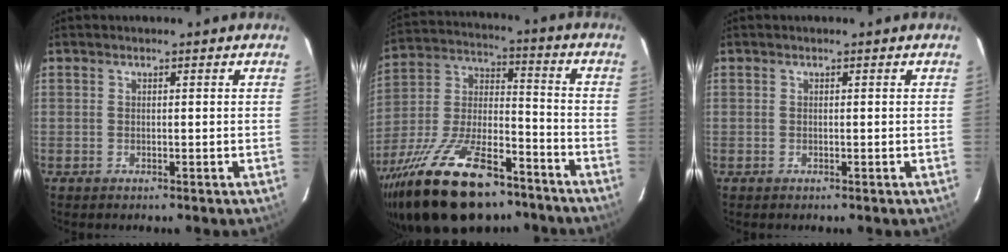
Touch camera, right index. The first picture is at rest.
{"total": 26.9, "force": [-18.1, 11.1, 16.5], "torque": [-0.319, -0.014, -0.288]}
{"total": 0.0}